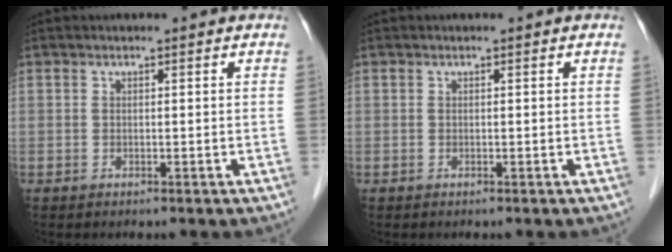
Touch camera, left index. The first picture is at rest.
{"total": 0.0}